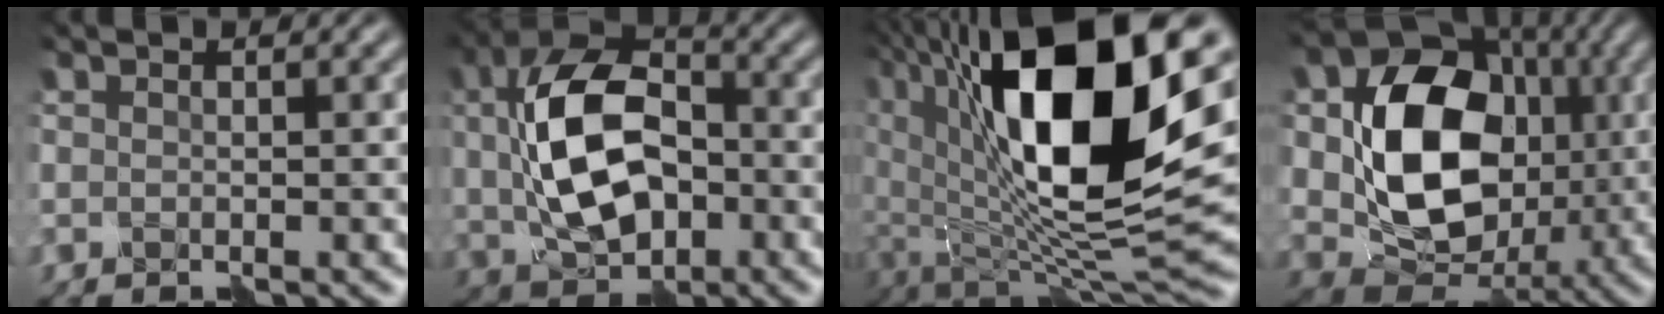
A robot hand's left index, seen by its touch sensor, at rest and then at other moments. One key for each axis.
{"total": 10.6, "fx": 0.3, "fy": 6.5, "fz": 8.4, "tx": -0.176, "ty": 0.003, "tz": 0.008}
{"total": 17.1, "fx": 4.8, "fy": 7.6, "fz": 14.5, "tx": -0.253, "ty": -0.007, "tz": 0.076}
{"total": 12.5, "fx": 0.8, "fy": 9.5, "fz": 8.1, "tx": -0.138, "ty": -0.009, "tz": 0.022}